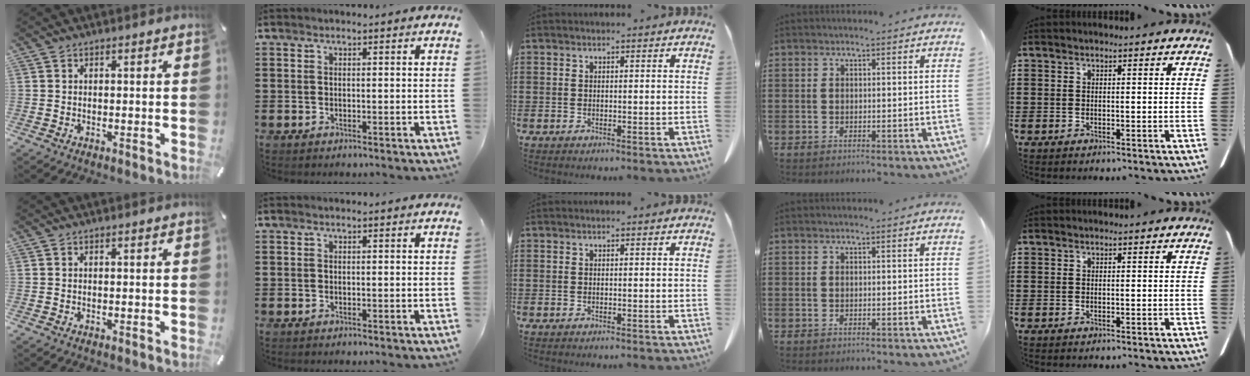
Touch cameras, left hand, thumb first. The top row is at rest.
{}